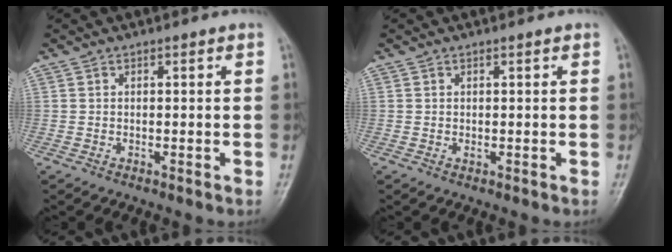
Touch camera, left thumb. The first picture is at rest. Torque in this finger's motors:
{"motor_torque": [-0.12, 0.02, 0.01, 0.01, 0.00]}